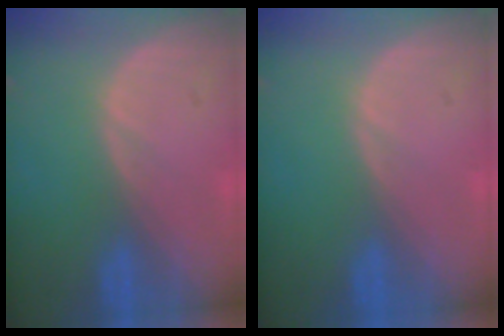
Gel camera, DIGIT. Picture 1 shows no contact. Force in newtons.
{"total": 0.0}